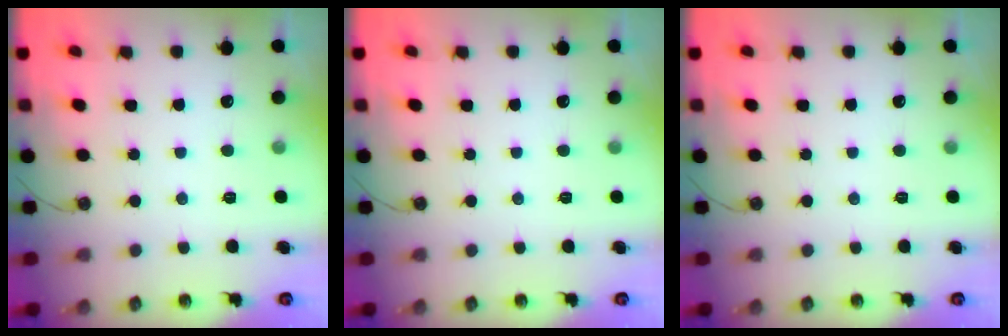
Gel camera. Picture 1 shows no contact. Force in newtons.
{"total": 0.0}
{"total": 0.0}